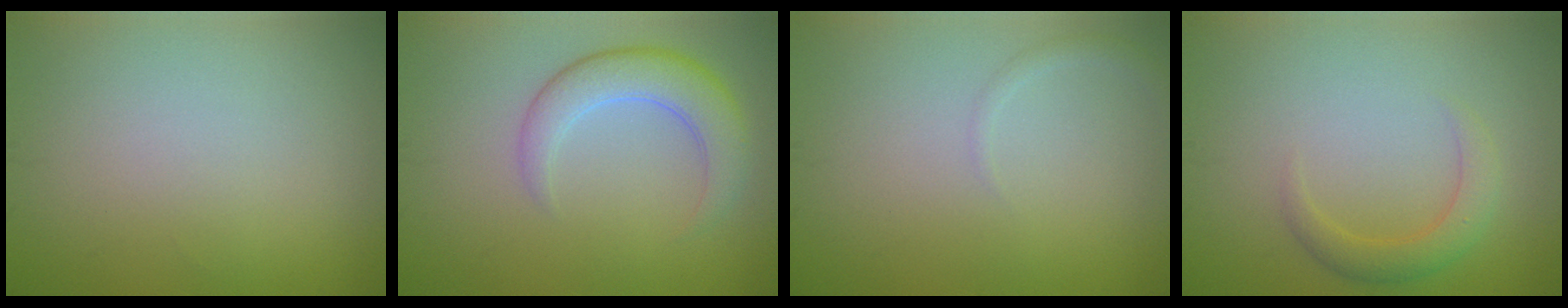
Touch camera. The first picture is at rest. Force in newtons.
{"total": 5.3, "press": 5.3, "slide": 0.1}
{"total": 0.8, "press": 0.8, "slide": 0.1}
{"total": 2.4, "press": 2.4, "slide": 0.2}